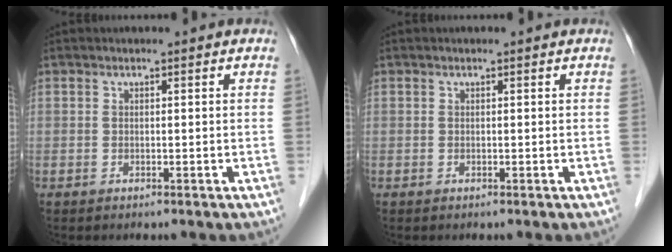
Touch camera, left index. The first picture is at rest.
{"total": 0.0}